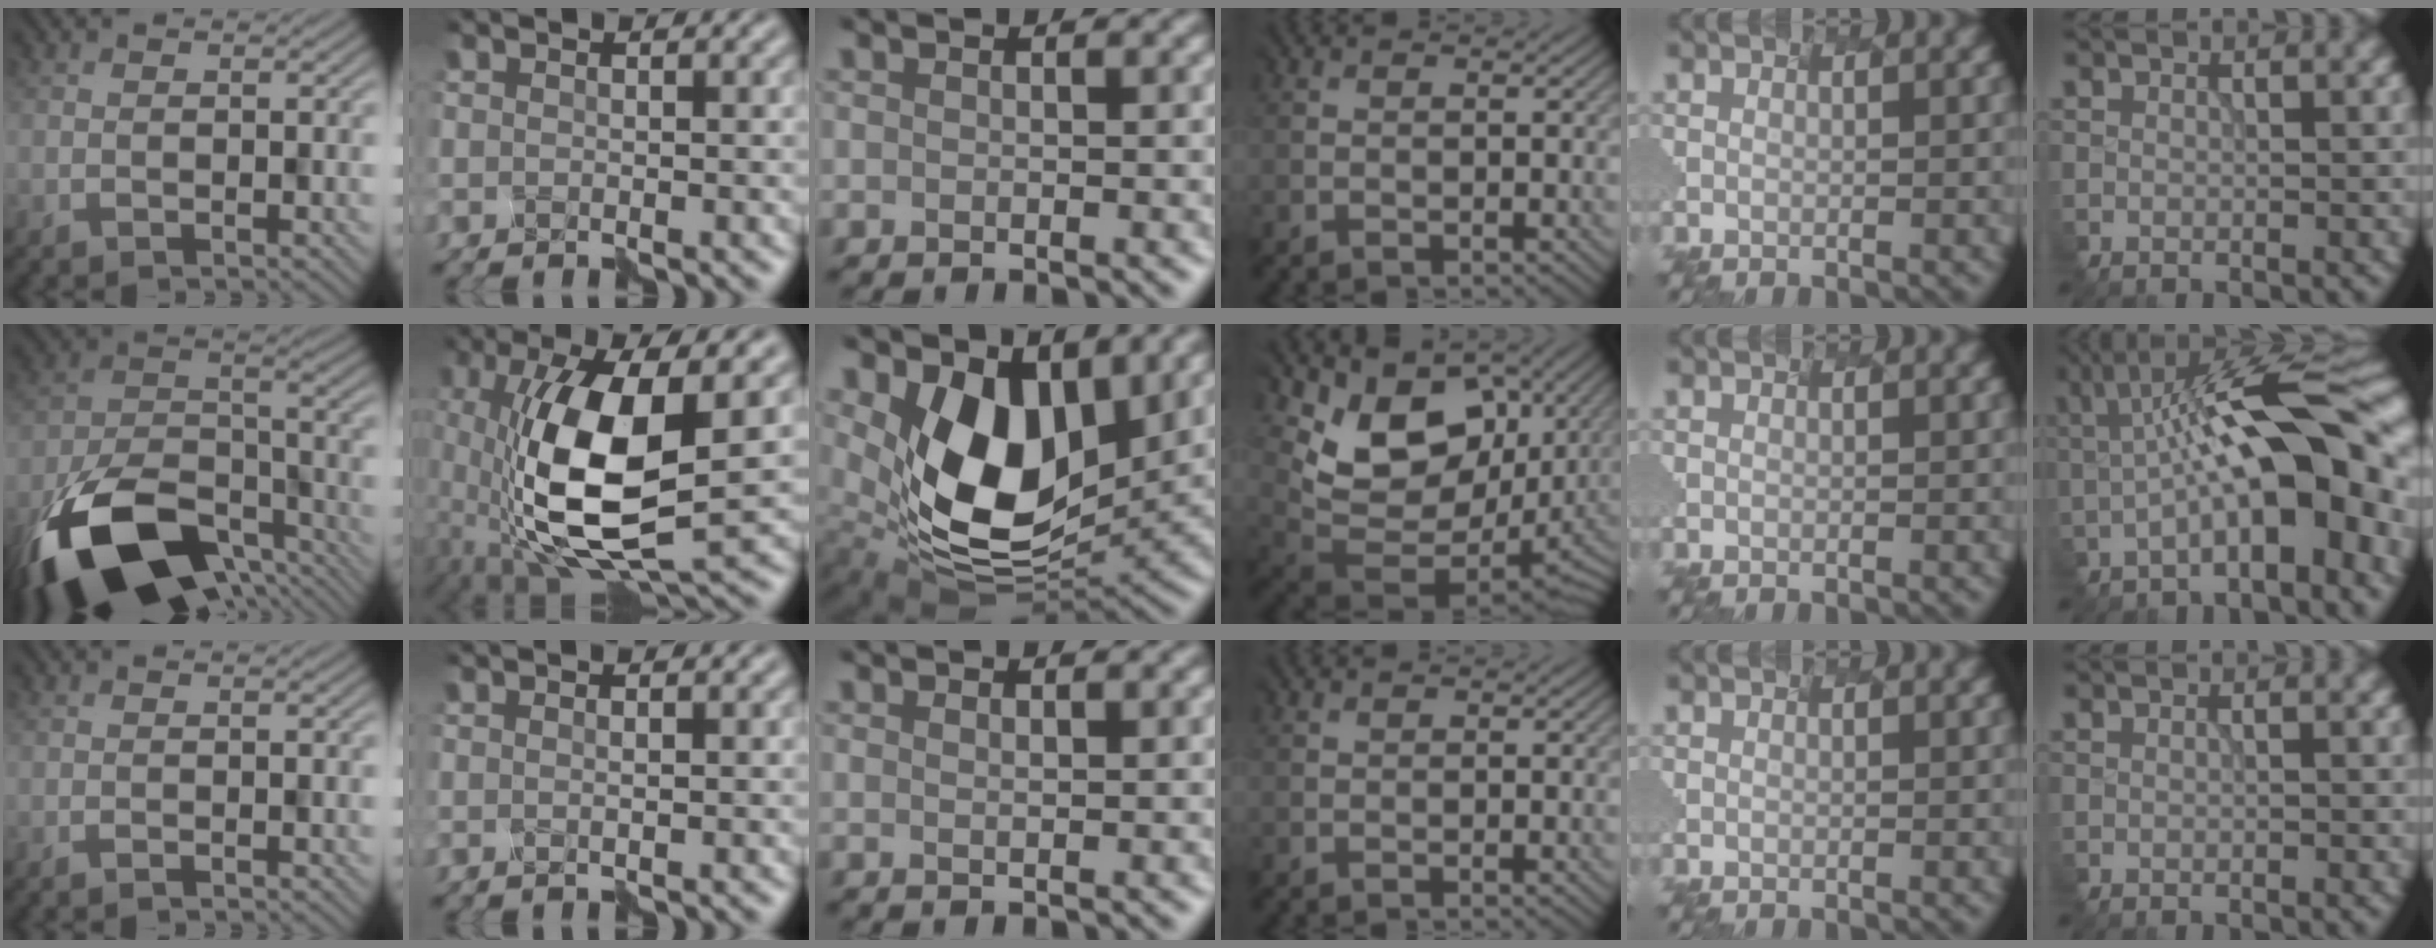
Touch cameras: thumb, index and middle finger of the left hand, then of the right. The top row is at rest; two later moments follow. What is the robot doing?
{"motion": "disassemble", "object": "markers"}